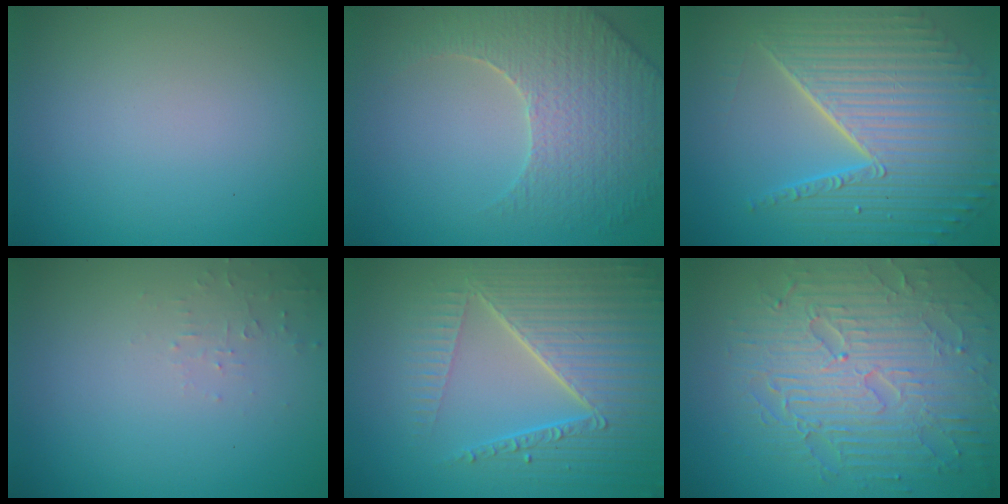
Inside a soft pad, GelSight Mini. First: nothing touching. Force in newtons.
{"total": 5.1, "press": 4.6, "slide": 2.1}
{"total": 10.6, "press": 6.8, "slide": 8.1}
{"total": 1.2, "press": 1.2, "slide": 0.3}
{"total": 7.5, "press": 5.6, "slide": 5.0}
{"total": 9.2, "press": 6.3, "slide": 6.7}